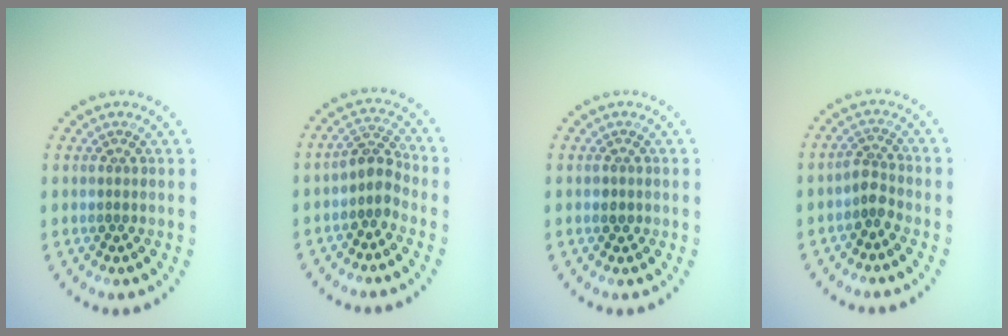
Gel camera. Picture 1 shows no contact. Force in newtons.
{"total": 2.5, "press": 2.0, "slide": 1.6}
{"total": 0.8, "press": 0.7, "slide": 0.2}
{"total": 1.8, "press": 1.3, "slide": 1.3}